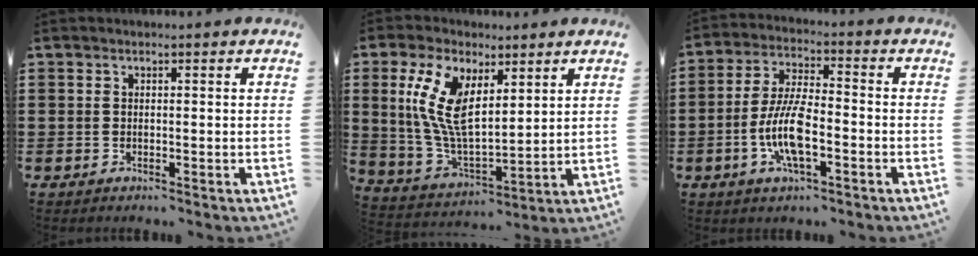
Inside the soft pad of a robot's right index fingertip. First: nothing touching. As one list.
[{"total": 10.5, "force": [4.3, 4.8, 8.4], "torque": [-0.184, -0.004, 0.081]}, {"total": 9.4, "force": [-2.5, 3.0, 8.5], "torque": [-0.195, -0.015, -0.052]}]